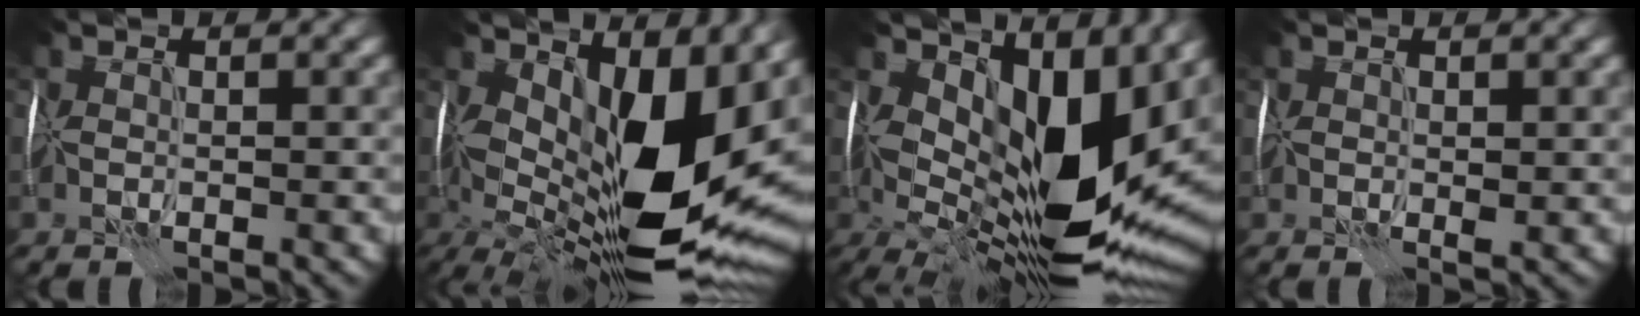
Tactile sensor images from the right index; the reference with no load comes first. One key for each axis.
{"total": 16.6, "fx": 2.2, "fy": 7.6, "fz": 14.6, "tx": -0.229, "ty": -0.009, "tz": 0.046}
{"total": 15.0, "fx": 4.2, "fy": 7.0, "fz": 12.6, "tx": -0.212, "ty": -0.017, "tz": 0.079}
{"total": 1.1, "fx": 0.4, "fy": 0.6, "fz": 0.8, "tx": -0.015, "ty": 0.002, "tz": 0.009}